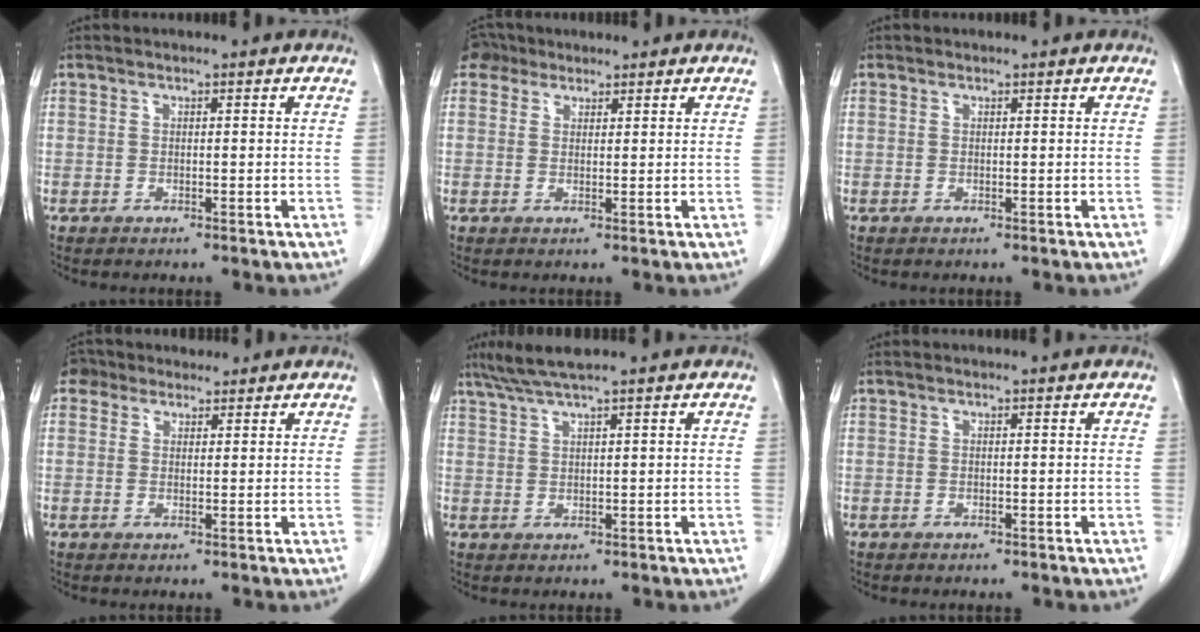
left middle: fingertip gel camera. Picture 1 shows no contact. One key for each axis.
{"total": 3.0, "fx": 2.4, "fy": 1.8, "fz": 0.0, "tx": -0.004, "ty": 0.017, "tz": 0.043}
{"total": 0.0}
{"total": 3.7, "fx": 3.1, "fy": 2.0, "fz": 0.2, "tx": -0.007, "ty": 0.027, "tz": 0.054}
{"total": 4.3, "fx": 3.4, "fy": -0.7, "fz": 2.4, "tx": -0.056, "ty": 0.012, "tz": 0.070}
{"total": 0.0}